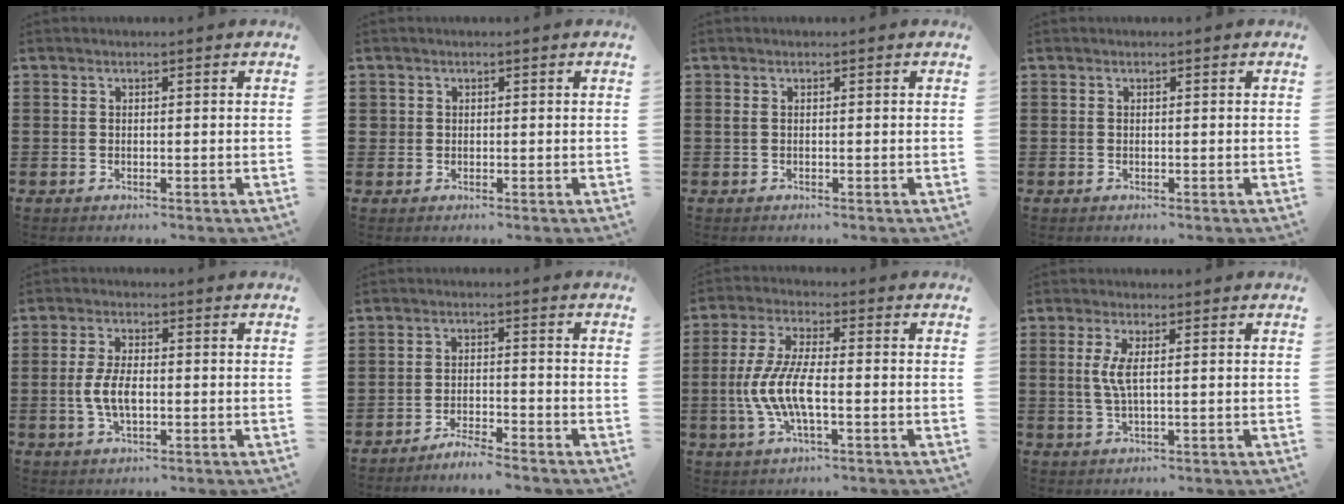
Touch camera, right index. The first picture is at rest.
{"total": 1.1, "force": [0.4, 1.1, 0.1], "torque": [-0.004, 0.005, 0.007]}
{"total": 0.6, "force": [0.0, 0.4, 0.4], "torque": [-0.010, 0.002, -0.001]}
{"total": 0.0}
{"total": 5.3, "force": [-0.7, 2.4, 4.7], "torque": [-0.106, -0.002, -0.018]}
{"total": 3.2, "force": [-3.1, -0.2, 0.4], "torque": [-0.012, 0.002, -0.064]}
{"total": 8.0, "force": [-2.1, 2.5, 7.3], "torque": [-0.172, -0.015, -0.048]}
{"total": 3.5, "force": [0.6, 0.5, 3.4], "torque": [-0.081, -0.007, 0.003]}